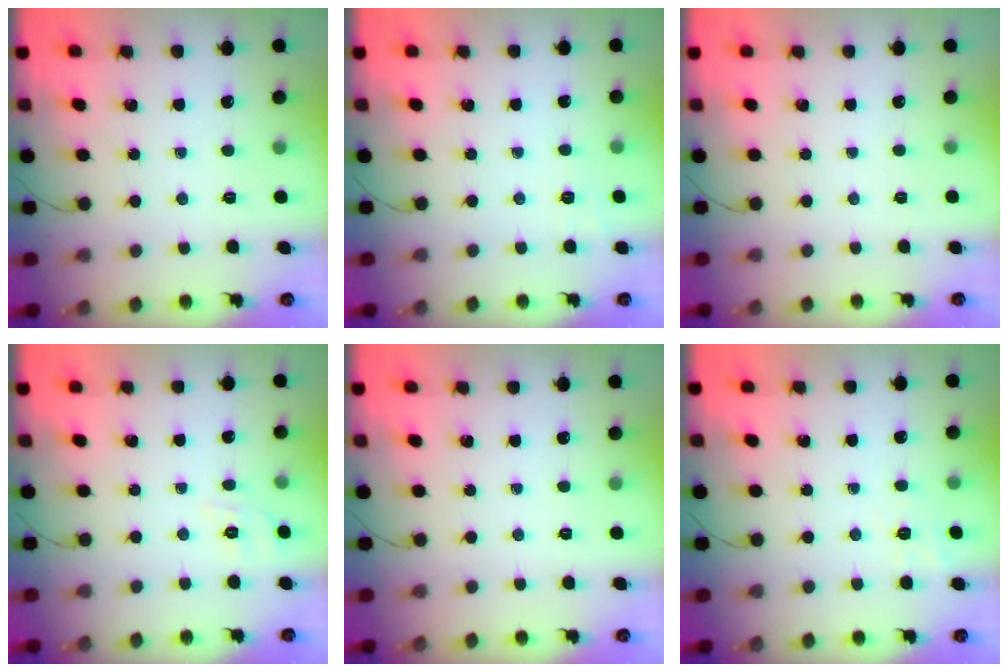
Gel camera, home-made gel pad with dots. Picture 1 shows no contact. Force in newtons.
{"total": 1.5, "press": 0.4, "slide": 1.4}
{"total": 2.4, "press": 2.3, "slide": 0.5}
{"total": 5.3, "press": 4.8, "slide": 2.2}
{"total": 0.0}
{"total": 1.8, "press": 0.4, "slide": 1.8}